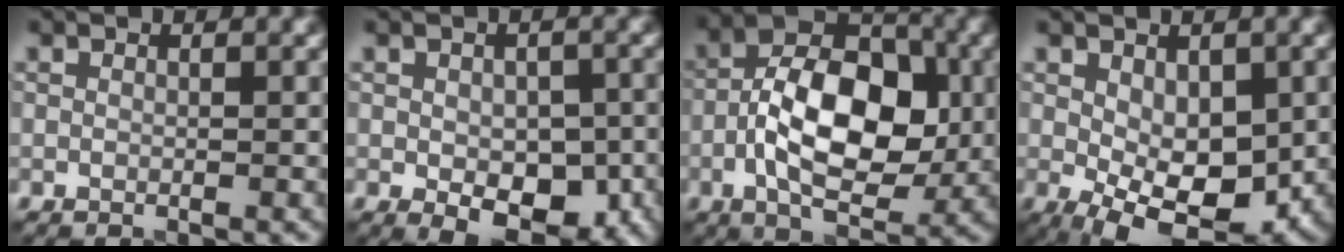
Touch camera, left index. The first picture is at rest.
{"total": 6.3, "force": [-1.7, 3.6, 4.9], "torque": [-0.073, -0.015, -0.019]}
{"total": 10.5, "force": [-1.3, 5.7, 8.8], "torque": [-0.137, 0.014, -0.031]}
{"total": 7.6, "force": [-1.2, 4.1, 6.2], "torque": [-0.105, -0.015, -0.013]}